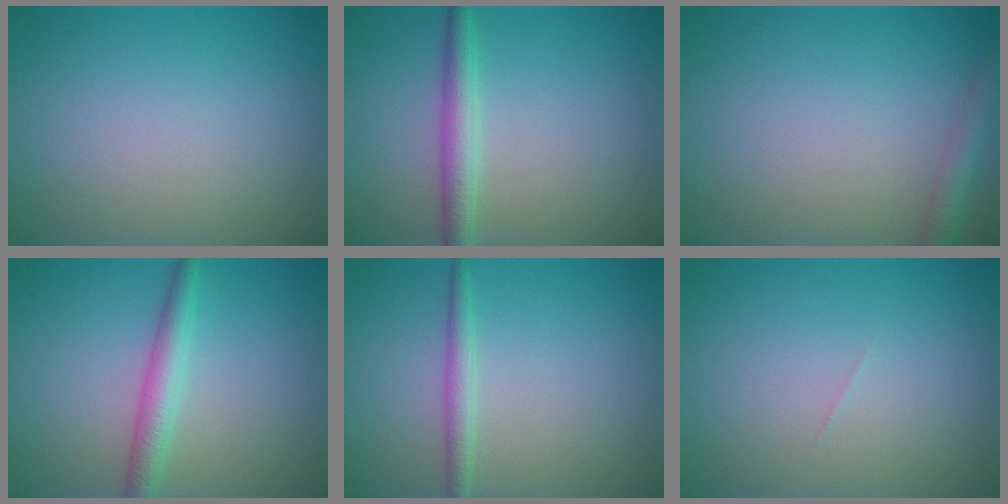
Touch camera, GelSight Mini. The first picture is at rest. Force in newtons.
{"total": 2.8, "press": 2.8, "slide": 0.0}
{"total": 2.4, "press": 2.4, "slide": 0.1}
{"total": 2.9, "press": 2.9, "slide": 0.0}
{"total": 1.8, "press": 1.8, "slide": 0.0}
{"total": 0.0}